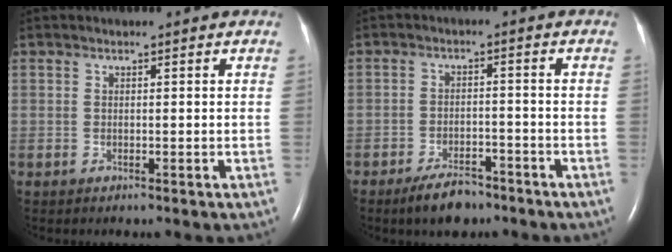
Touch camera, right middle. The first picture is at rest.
{"total": 5.5, "force": [-4.2, 2.0, 2.8], "torque": [-0.058, -0.001, -0.068]}